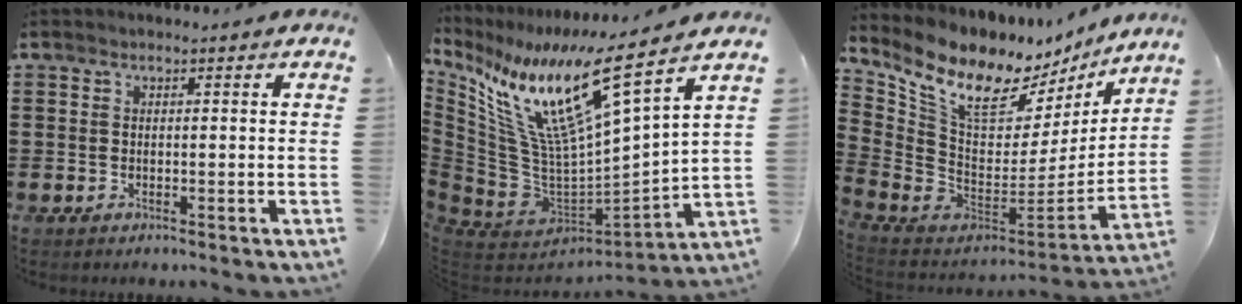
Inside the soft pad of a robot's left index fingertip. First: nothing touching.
{"total": 14.9, "force": [8.9, 2.9, 11.6], "torque": [-0.253, -0.069, 0.141]}
{"total": 12.2, "force": [8.4, 5.5, 6.8], "torque": [-0.153, -0.067, 0.146]}